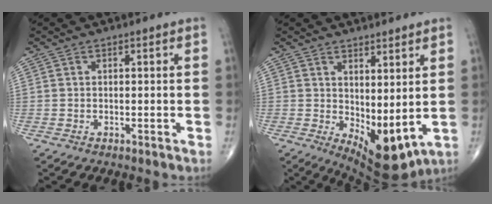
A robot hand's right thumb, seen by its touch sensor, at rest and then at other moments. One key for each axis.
{"total": 9.4, "fx": 0.7, "fy": 4.3, "fz": 8.3, "tx": -0.112, "ty": -0.022, "tz": 0.031}